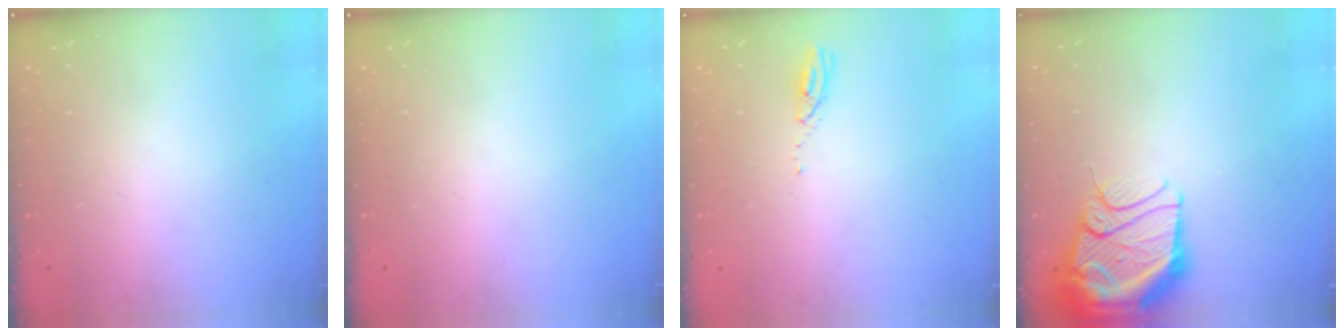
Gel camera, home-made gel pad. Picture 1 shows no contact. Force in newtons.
{"total": 0.0}
{"total": 3.2, "press": 3.2, "slide": 0.2}
{"total": 17.9, "press": 16.5, "slide": 6.9}